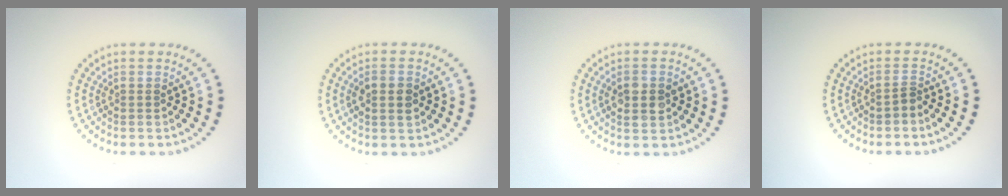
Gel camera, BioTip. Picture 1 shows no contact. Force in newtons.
{"total": 2.0, "press": 2.0, "slide": 0.0}
{"total": 2.6, "press": 2.6, "slide": 0.2}
{"total": 0.7, "press": 0.4, "slide": 0.5}